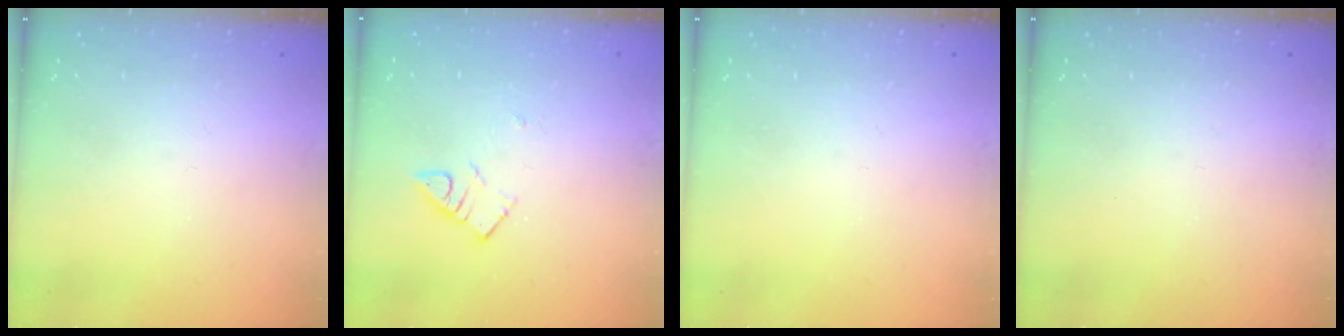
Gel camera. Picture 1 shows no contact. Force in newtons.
{"total": 2.8, "press": 2.7, "slide": 0.3}
{"total": 0.0}
{"total": 0.0}